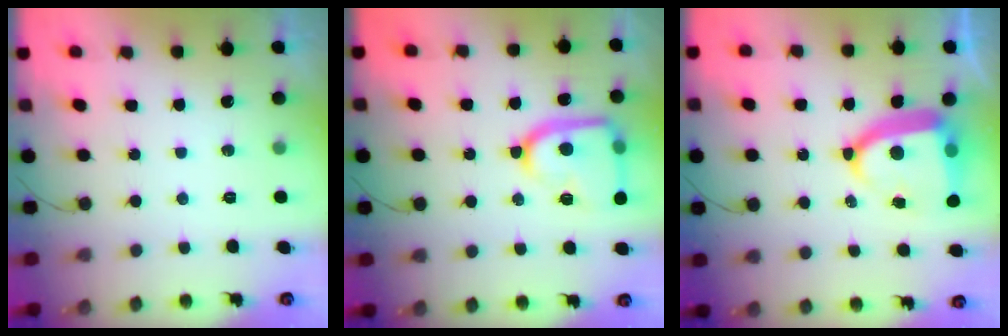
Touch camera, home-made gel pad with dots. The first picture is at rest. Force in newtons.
{"total": 17.6, "press": 17.5, "slide": 1.4}
{"total": 13.7, "press": 13.6, "slide": 1.8}